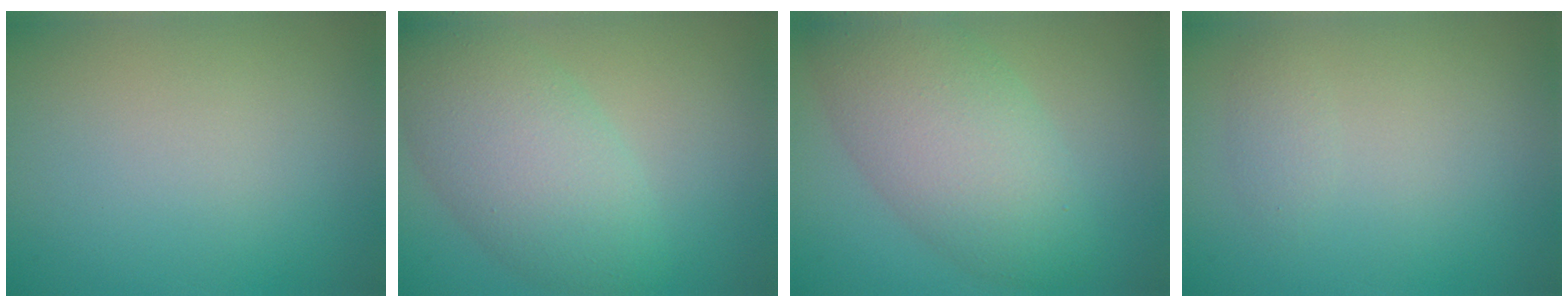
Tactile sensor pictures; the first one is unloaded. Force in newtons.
{"total": 7.0, "press": 7.0, "slide": 0.2}
{"total": 7.3, "press": 7.3, "slide": 0.1}
{"total": 1.0, "press": 1.0, "slide": 0.0}